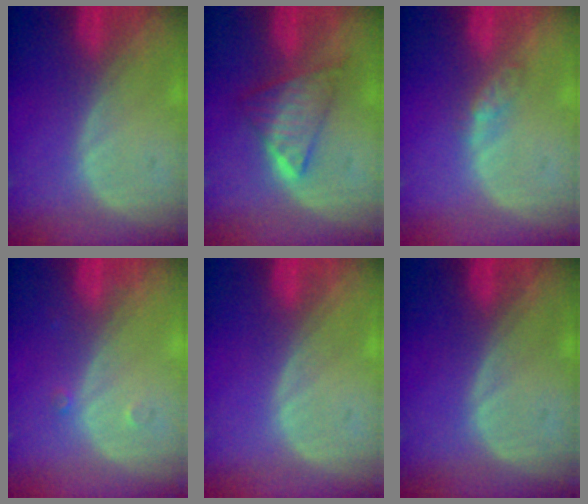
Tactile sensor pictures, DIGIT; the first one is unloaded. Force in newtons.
{"total": 5.9, "press": 5.8, "slide": 0.8}
{"total": 2.6, "press": 2.3, "slide": 1.3}
{"total": 0.8, "press": 0.8, "slide": 0.1}
{"total": 0.0}
{"total": 0.0}